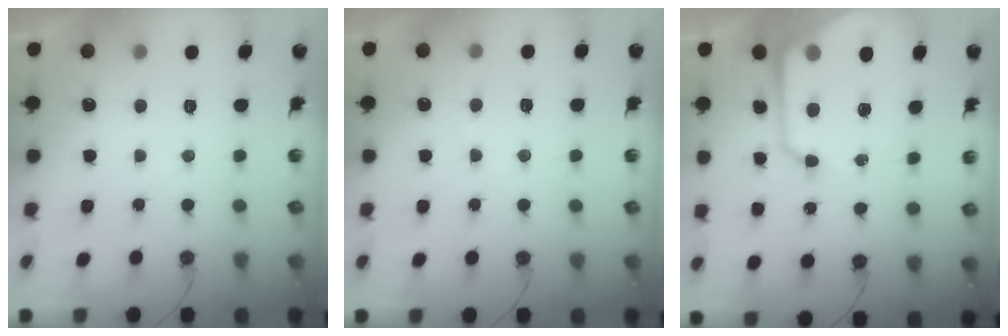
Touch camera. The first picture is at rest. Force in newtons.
{"total": 3.8, "press": 3.8, "slide": 0.5}
{"total": 13.9, "press": 13.9, "slide": 1.4}